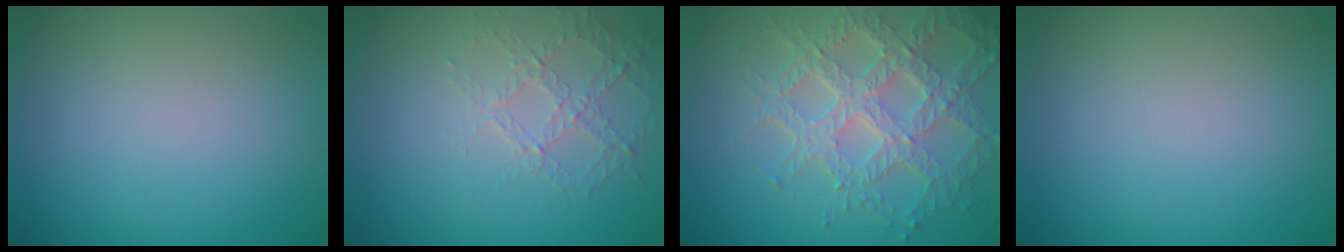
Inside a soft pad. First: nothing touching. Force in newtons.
{"total": 1.6, "press": 1.1, "slide": 1.2}
{"total": 6.8, "press": 5.3, "slide": 4.3}
{"total": 0.0}